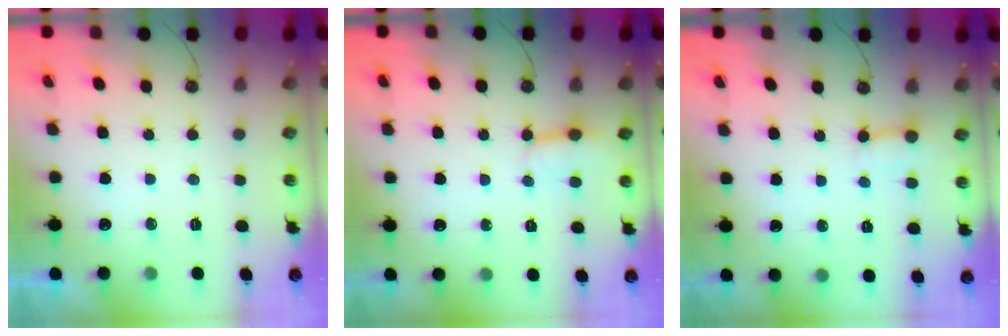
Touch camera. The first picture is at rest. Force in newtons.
{"total": 2.8, "press": 2.8, "slide": 0.3}
{"total": 3.1, "press": 3.1, "slide": 0.3}